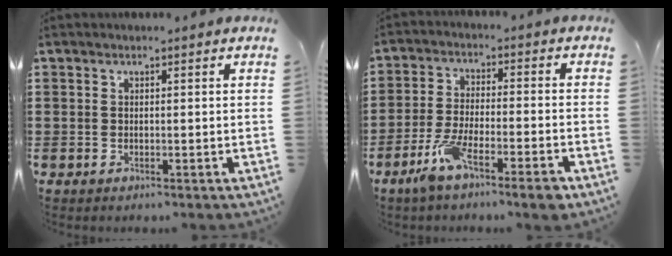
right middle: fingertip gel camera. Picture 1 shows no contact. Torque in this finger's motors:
{"motor_torque": [1.09, -1.05, 0.19, 0.07]}